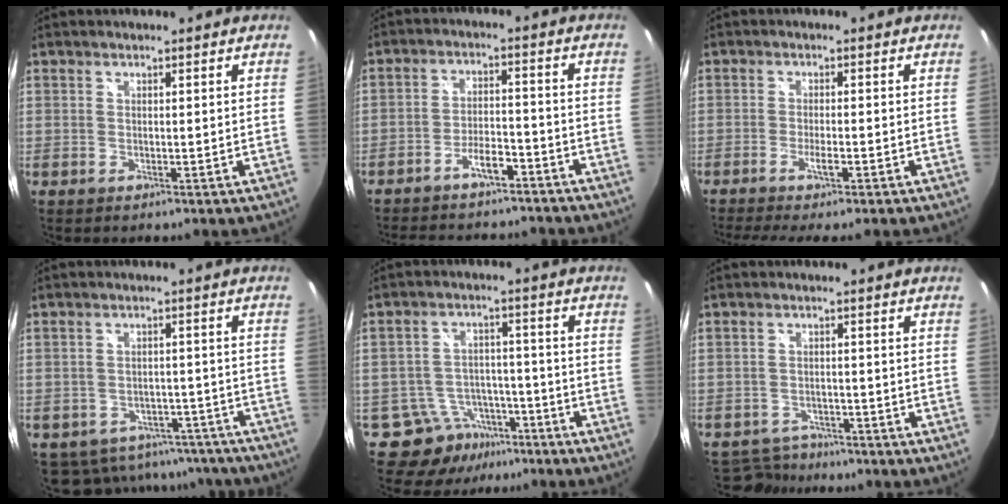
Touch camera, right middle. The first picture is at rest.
{"total": 12.7, "force": [-10.8, 4.0, 5.4], "torque": [-0.117, 0.015, -0.155]}
{"total": 5.7, "force": [-4.5, -0.6, 3.5], "torque": [-0.080, -0.019, -0.079]}
{"total": 14.4, "force": [-11.6, 7.6, 4.1], "torque": [-0.088, 0.011, -0.131]}
{"total": 8.8, "force": [-6.5, 5.7, 1.6], "torque": [-0.035, 0.020, -0.088]}
{"total": 4.7, "force": [-4.1, 2.4, -0.1], "torque": [-0.011, 0.008, -0.068]}